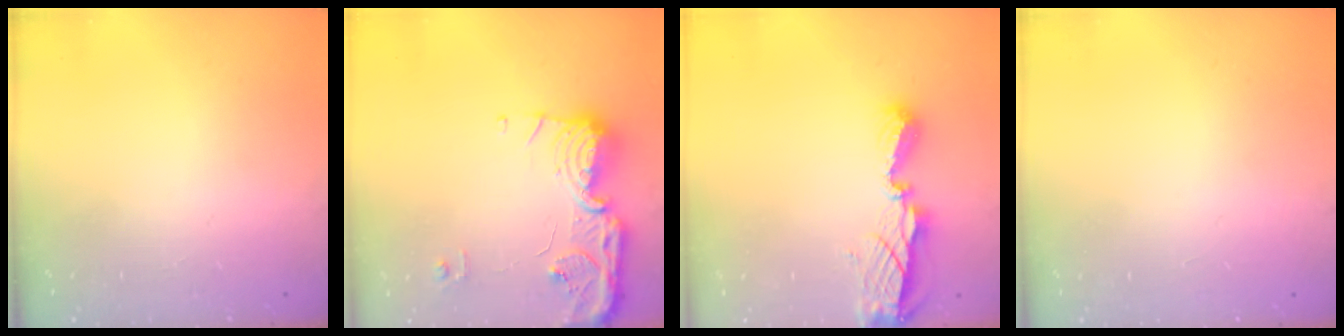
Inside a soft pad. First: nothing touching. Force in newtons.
{"total": 15.0, "press": 14.9, "slide": 0.8}
{"total": 8.5, "press": 8.5, "slide": 0.3}
{"total": 0.9, "press": 0.9, "slide": 0.0}